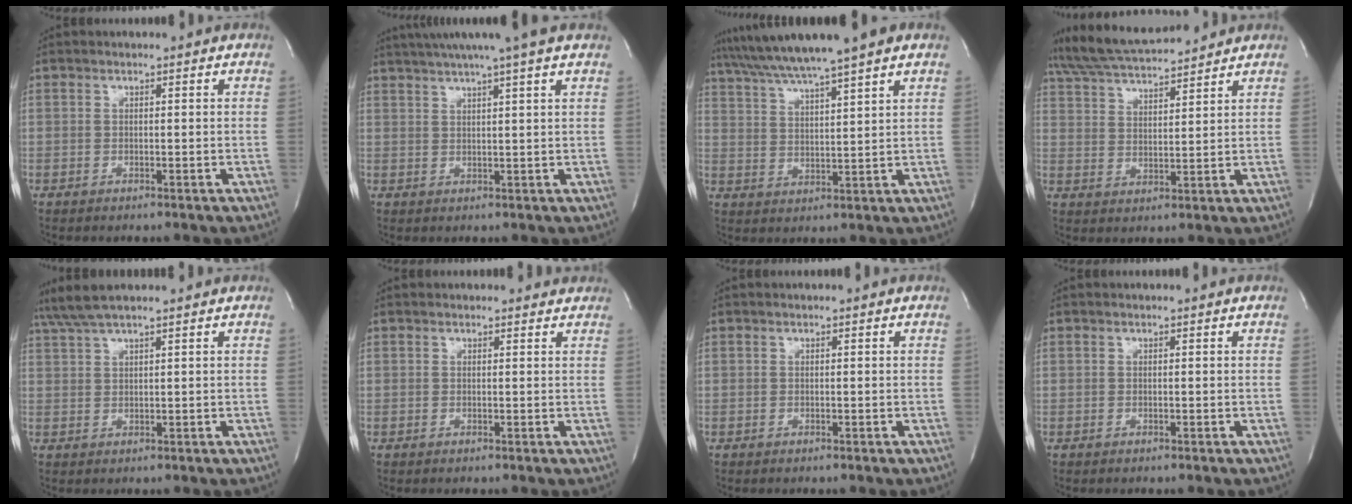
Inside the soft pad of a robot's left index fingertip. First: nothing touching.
{"total": 9.5, "force": [7.6, -1.4, 5.6], "torque": [-0.099, 0.017, 0.096]}
{"total": 12.0, "force": [9.6, -1.0, 7.0], "torque": [-0.128, 0.024, 0.153]}
{"total": 11.7, "force": [10.8, 0.9, 4.4], "torque": [-0.089, 0.018, 0.191]}
{"total": 4.3, "force": [3.7, -0.6, 2.1], "torque": [-0.055, 0.019, 0.079]}
{"total": 1.4, "force": [1.2, 0.5, -0.4], "torque": [-0.001, -0.004, 0.004]}
{"total": 0.0}
{"total": 0.0}